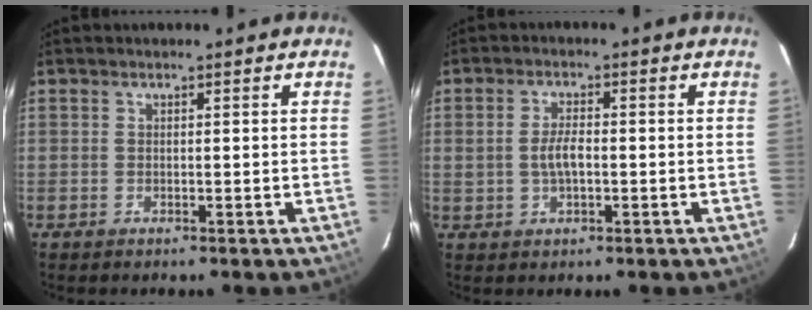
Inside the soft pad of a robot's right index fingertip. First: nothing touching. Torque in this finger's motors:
{"motor_torque": [0.13, 0.09, 0.22, 0.07]}